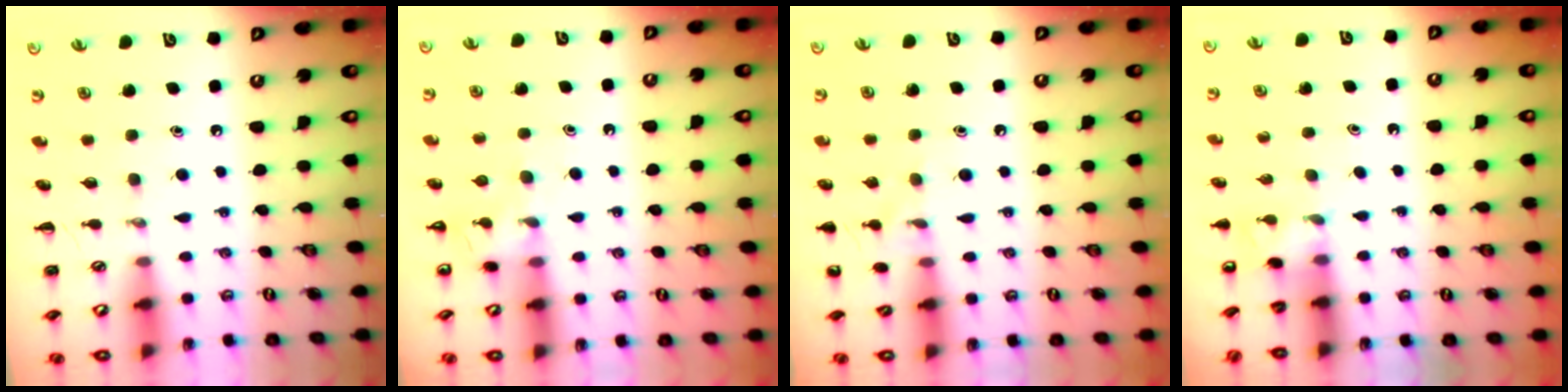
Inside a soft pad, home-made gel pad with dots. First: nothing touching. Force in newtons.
{"total": 6.4, "press": 6.2, "slide": 1.4}
{"total": 6.8, "press": 6.5, "slide": 2.1}
{"total": 3.1, "press": 3.0, "slide": 1.0}